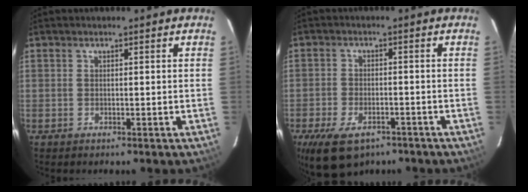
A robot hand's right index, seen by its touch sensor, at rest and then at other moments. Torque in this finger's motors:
{"motor_torque": [1.18, -0.95, 0.23, 0.08]}